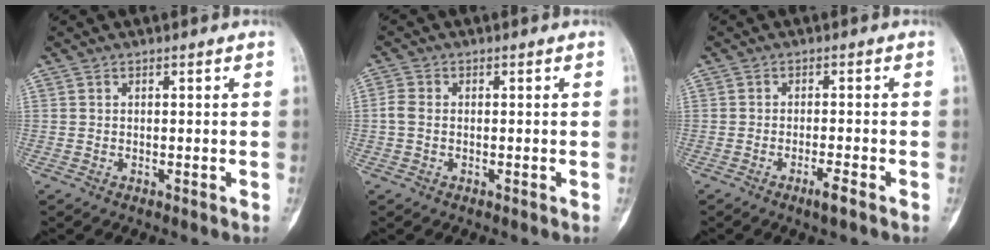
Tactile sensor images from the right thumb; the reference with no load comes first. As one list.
[{"total": 2.5, "force": [-0.3, 1.9, 1.6], "torque": [-0.038, 0.003, -0.010]}, {"total": 2.6, "force": [-1.6, 0.1, 2.0], "torque": [-0.038, 0.002, -0.031]}]